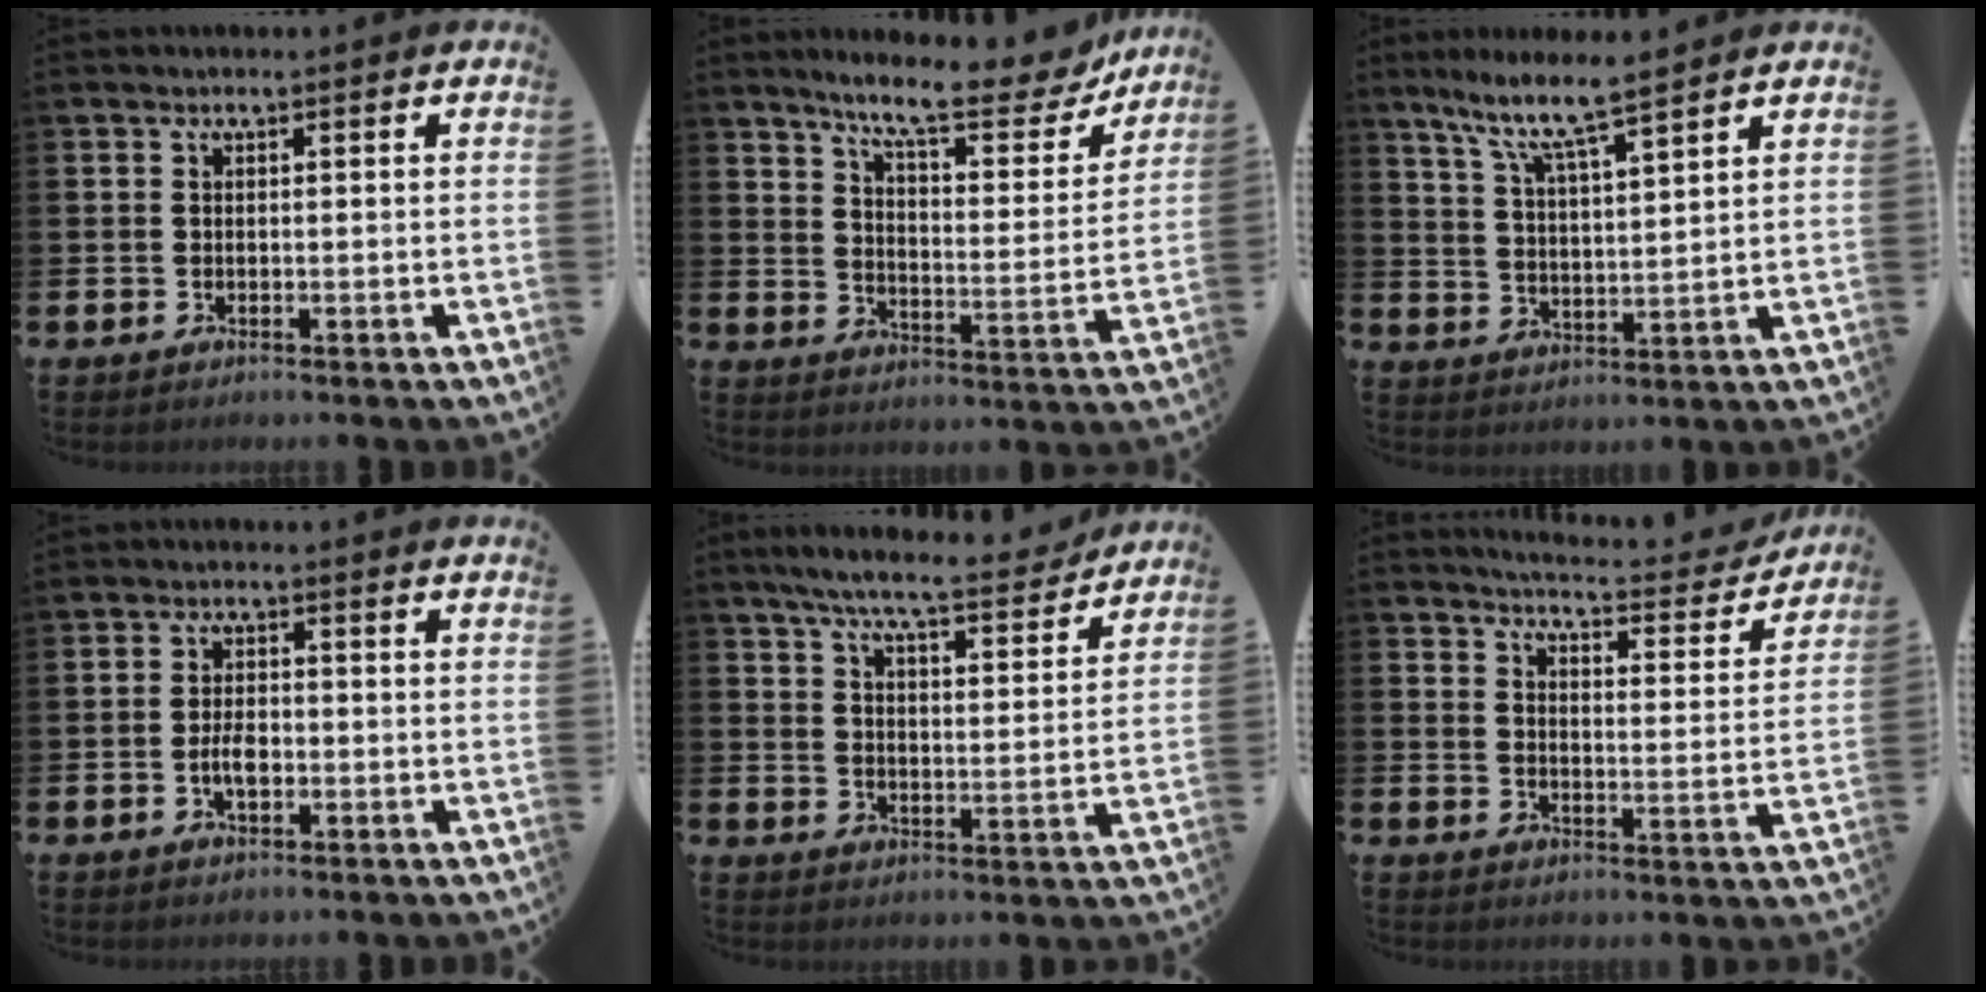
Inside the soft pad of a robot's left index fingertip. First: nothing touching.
{"total": 10.0, "force": [8.7, 2.1, 4.5], "torque": [-0.097, -0.054, 0.145]}
{"total": 7.3, "force": [6.5, 0.1, 3.4], "torque": [-0.090, -0.033, 0.112]}
{"total": 3.0, "force": [-0.7, 1.5, 2.5], "torque": [-0.046, 0.002, -0.014]}
{"total": 7.7, "force": [7.1, 0.4, 2.9], "torque": [-0.068, -0.047, 0.119]}
{"total": 4.6, "force": [4.6, 0.3, 0.8], "torque": [-0.031, -0.040, 0.073]}